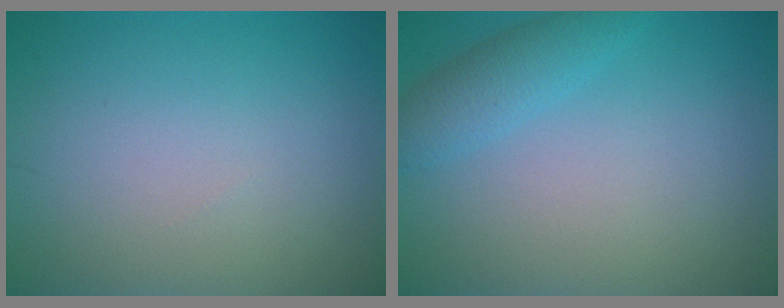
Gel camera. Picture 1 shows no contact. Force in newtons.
{"total": 2.6, "press": 2.6, "slide": 0.2}